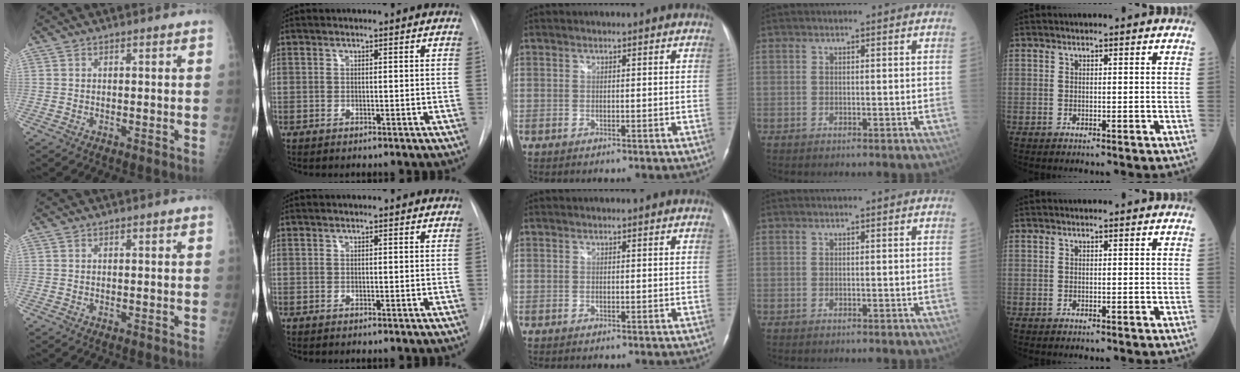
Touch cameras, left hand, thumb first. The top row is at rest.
{"index": {"total": 1.0, "force": [-1.0, 0.0, -0.1], "torque": [0.007, -0.005, -0.017]}}